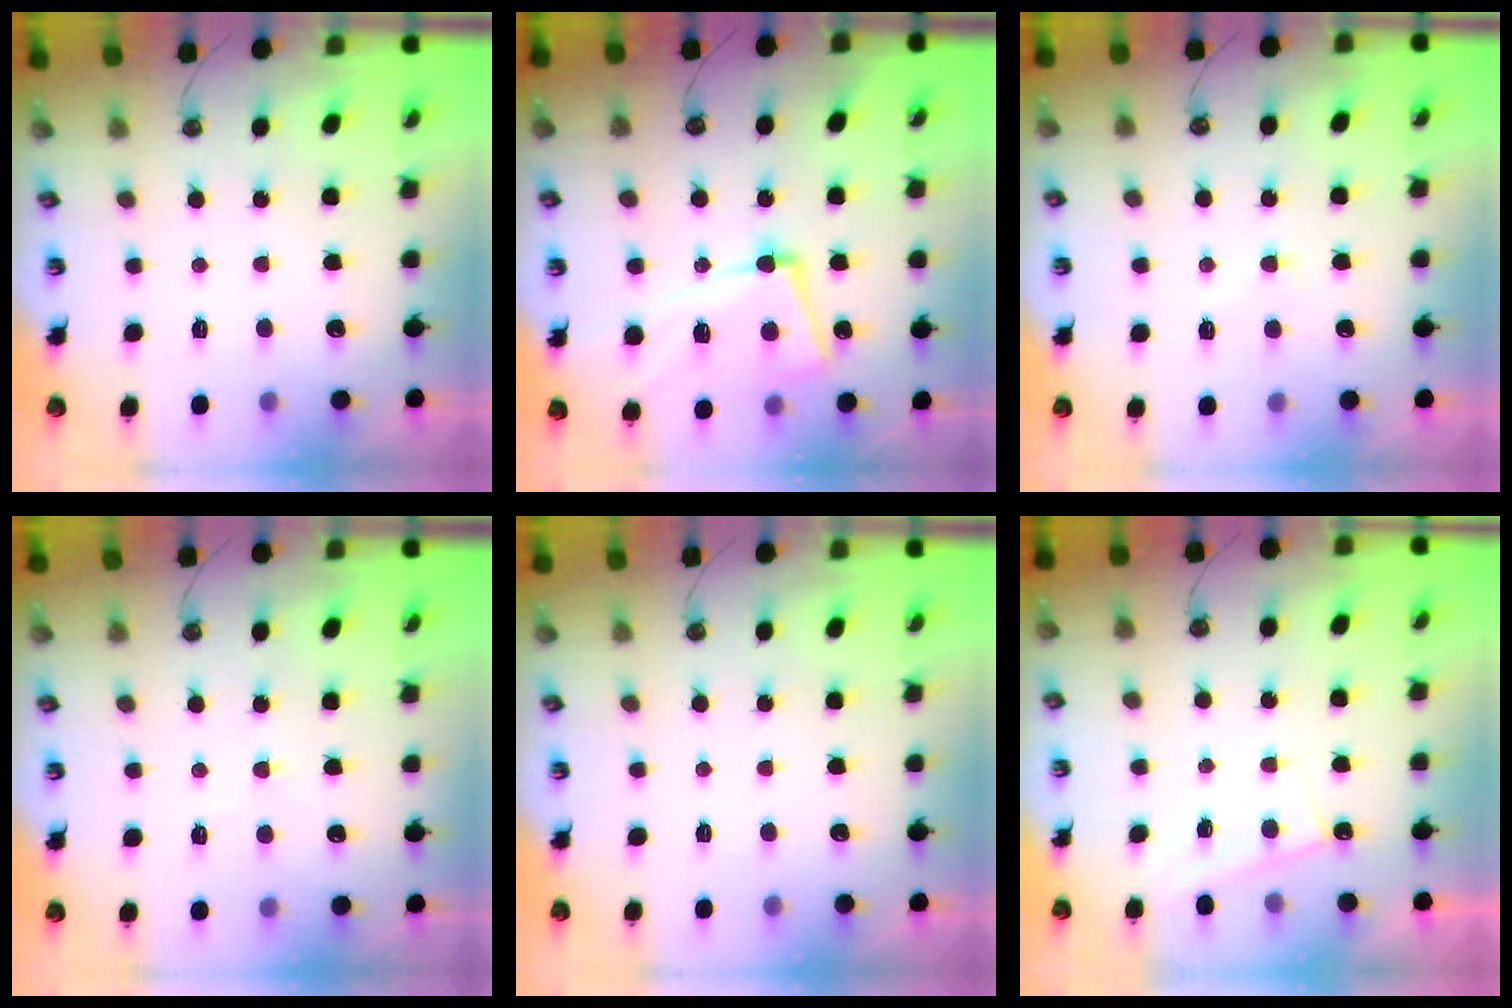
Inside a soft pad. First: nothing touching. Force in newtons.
{"total": 8.7, "press": 8.4, "slide": 2.1}
{"total": 1.6, "press": 1.5, "slide": 0.5}
{"total": 0.5, "press": 0.5, "slide": 0.2}
{"total": 0.0}
{"total": 0.7, "press": 0.7, "slide": 0.2}